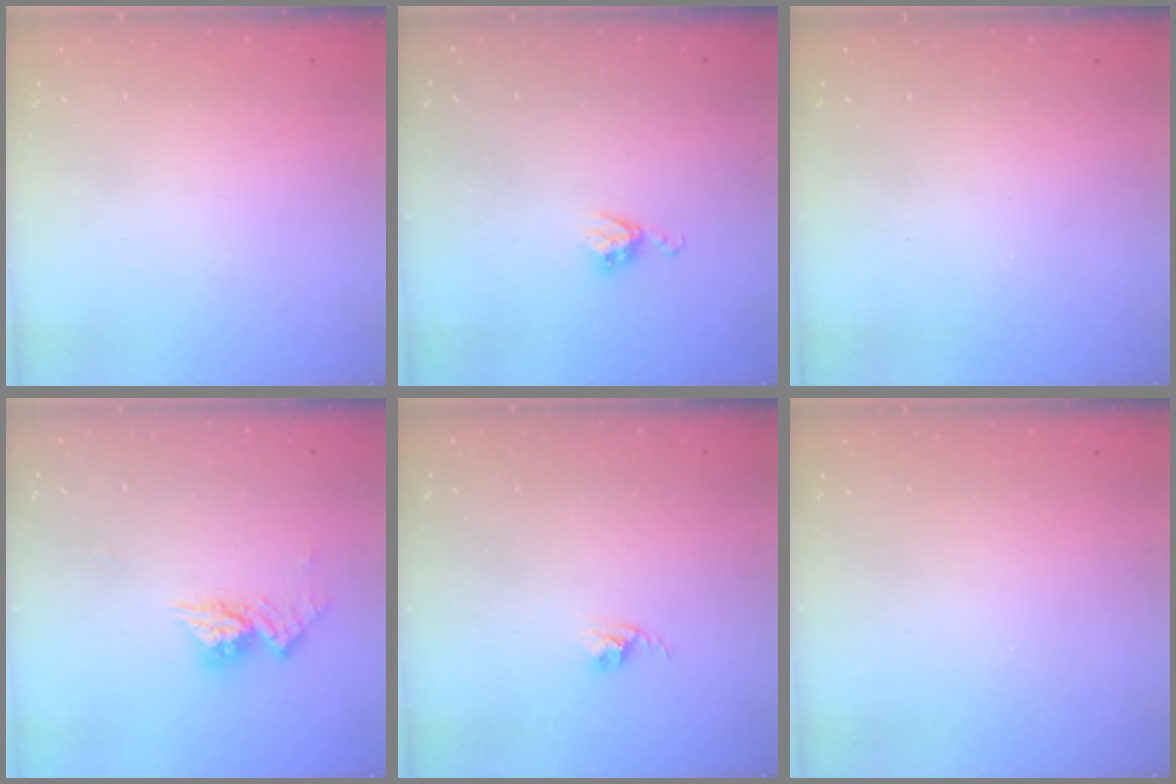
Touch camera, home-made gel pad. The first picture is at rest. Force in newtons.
{"total": 5.6, "press": 5.6, "slide": 0.5}
{"total": 0.0}
{"total": 9.9, "press": 9.8, "slide": 0.9}
{"total": 2.4, "press": 2.4, "slide": 0.3}
{"total": 0.0}